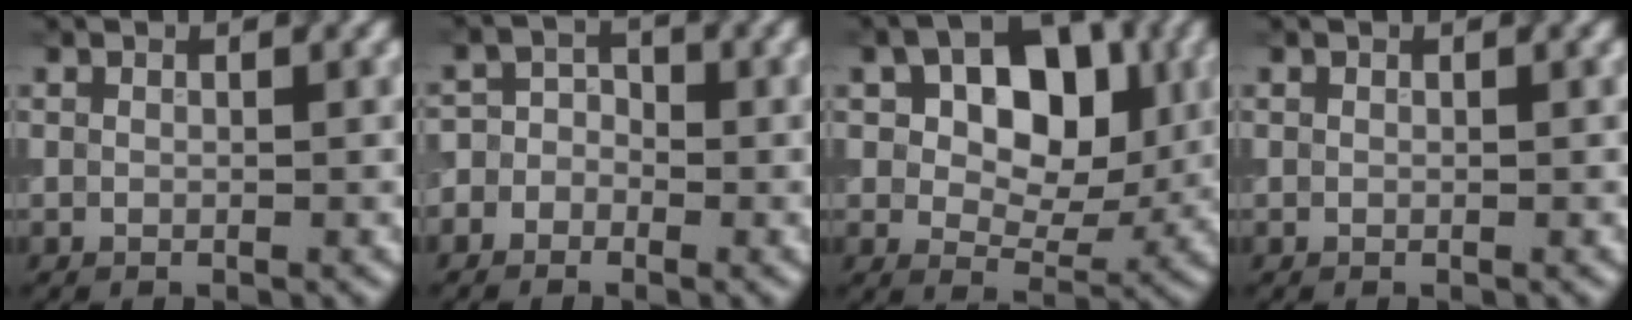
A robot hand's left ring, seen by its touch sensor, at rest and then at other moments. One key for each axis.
{"total": 3.7, "fx": -1.8, "fy": 3.2, "fz": 0.7, "tx": 0.020, "ty": 0.014, "tz": -0.054}
{"total": 9.3, "fx": 2.3, "fy": 5.9, "fz": 6.9, "tx": -0.088, "ty": 0.008, "tz": 0.022}
{"total": 0.0}